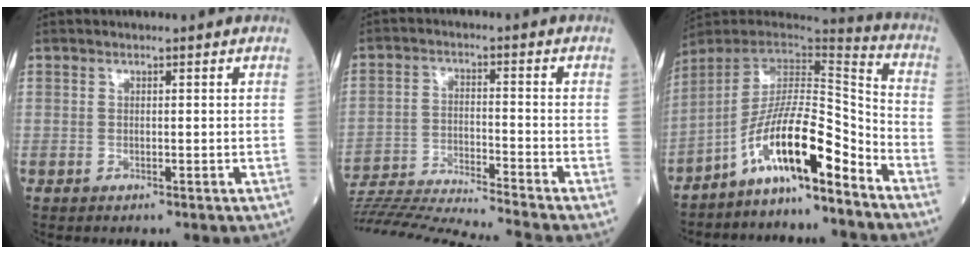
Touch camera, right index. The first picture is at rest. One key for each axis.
{"total": 18.7, "fx": -17.4, "fy": -2.9, "fz": 6.2, "tx": -0.106, "ty": -0.030, "tz": -0.282}
{"total": 12.7, "fx": -8.2, "fy": 1.5, "fz": 9.6, "tx": -0.164, "ty": 0.018, "tz": -0.149}